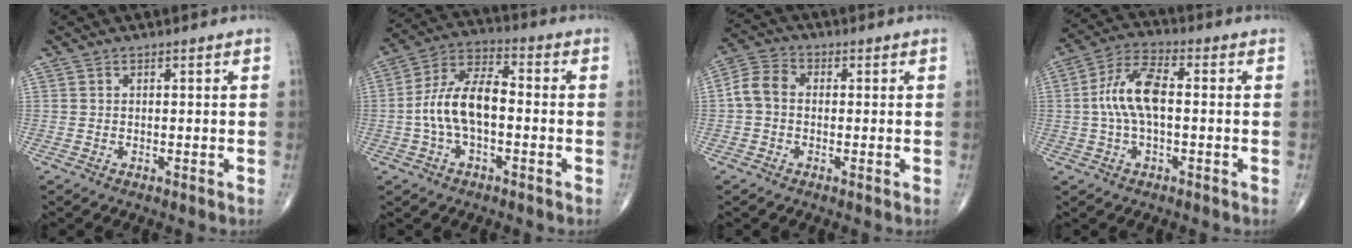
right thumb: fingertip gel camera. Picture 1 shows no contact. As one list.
[{"total": 11.7, "force": [-1.5, 5.8, 10.0], "torque": [-0.197, 0.042, -0.033]}, {"total": 5.6, "force": [-0.3, 4.3, 3.6], "torque": [-0.065, 0.019, -0.019]}, {"total": 9.9, "force": [0.0, 4.5, 8.8], "torque": [-0.187, 0.028, -0.005]}]